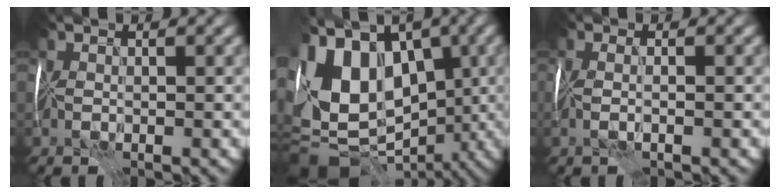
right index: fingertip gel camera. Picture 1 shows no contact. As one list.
[{"total": 13.7, "force": [0.3, 10.7, 8.6], "torque": [-0.148, 0.011, 0.007]}, {"total": 1.0, "force": [-0.3, -0.6, 0.7], "torque": [-0.009, 0.003, -0.007]}]